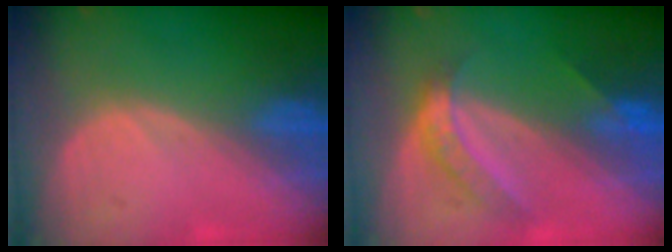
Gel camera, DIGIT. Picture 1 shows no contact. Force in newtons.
{"total": 5.9, "press": 4.9, "slide": 3.3}